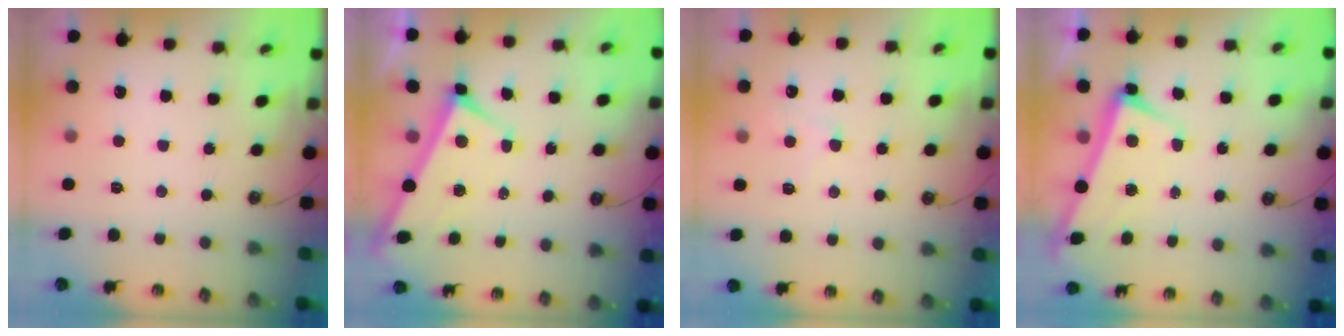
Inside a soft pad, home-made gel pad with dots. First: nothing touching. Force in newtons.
{"total": 3.6, "press": 3.5, "slide": 0.5}
{"total": 4.0, "press": 4.0, "slide": 0.5}
{"total": 2.6, "press": 2.5, "slide": 0.6}